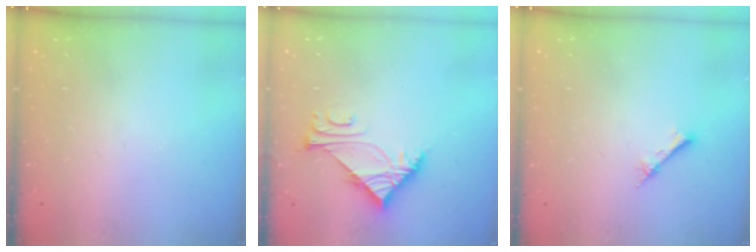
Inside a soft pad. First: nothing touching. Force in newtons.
{"total": 6.5, "press": 6.5, "slide": 0.5}
{"total": 2.4, "press": 2.4, "slide": 0.3}